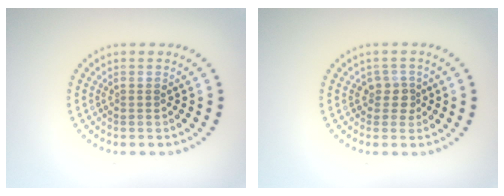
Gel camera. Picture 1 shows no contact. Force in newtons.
{"total": 1.8, "press": 1.4, "slide": 1.1}